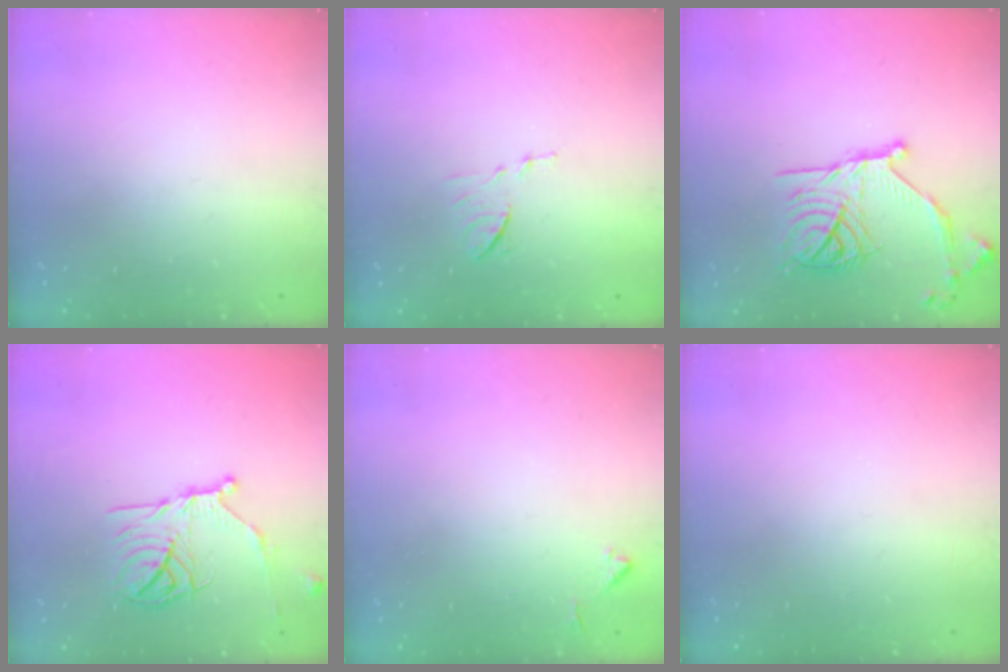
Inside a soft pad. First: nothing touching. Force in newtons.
{"total": 6.6, "press": 6.6, "slide": 0.5}
{"total": 19.4, "press": 19.3, "slide": 1.5}
{"total": 15.9, "press": 15.9, "slide": 1.5}
{"total": 3.5, "press": 3.5, "slide": 0.5}
{"total": 0.0}